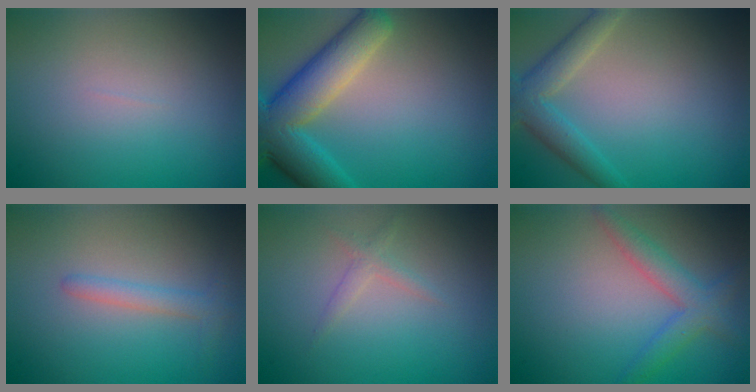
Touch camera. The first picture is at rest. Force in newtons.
{"total": 8.8, "press": 8.8, "slide": 0.5}
{"total": 3.8, "press": 3.8, "slide": 0.2}
{"total": 1.7, "press": 1.7, "slide": 0.1}
{"total": 1.2, "press": 1.2, "slide": 0.1}
{"total": 3.1, "press": 3.1, "slide": 0.1}